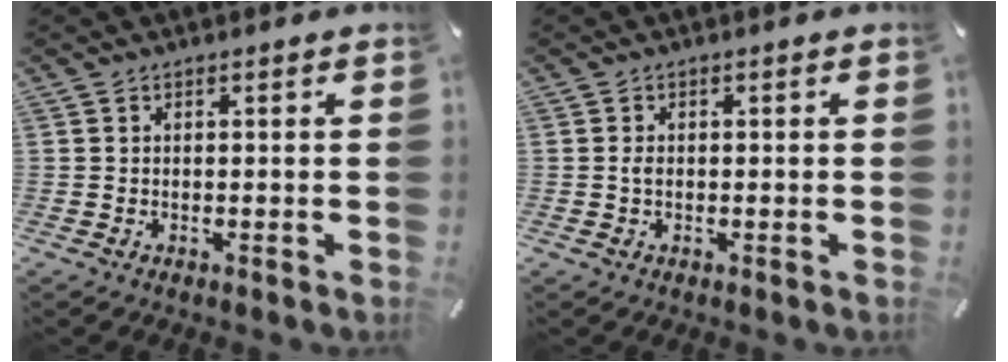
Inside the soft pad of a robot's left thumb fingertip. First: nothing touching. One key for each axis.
{"total": 1.3, "fx": -0.2, "fy": 0.7, "fz": 1.1, "tx": -0.022, "ty": 0.000, "tz": -0.004}